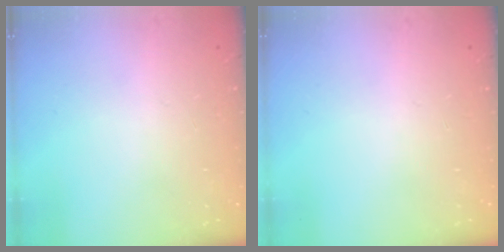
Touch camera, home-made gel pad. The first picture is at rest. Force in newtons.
{"total": 0.0}